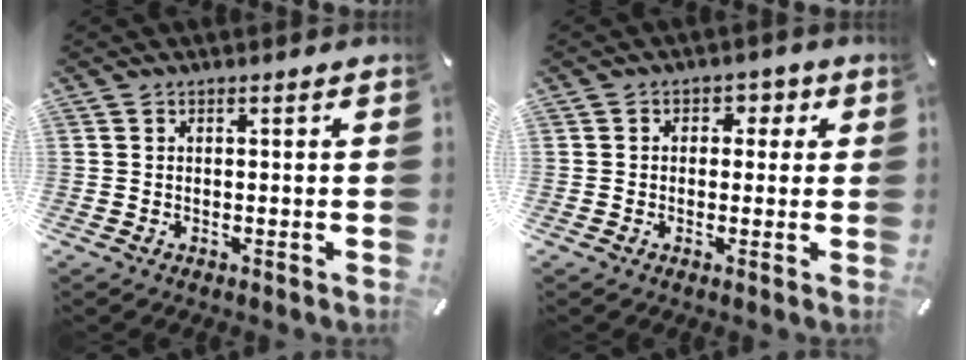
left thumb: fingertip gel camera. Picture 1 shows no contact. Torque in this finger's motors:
{"motor_torque": [0.10, -0.43, 0.20, 0.23, 0.04]}